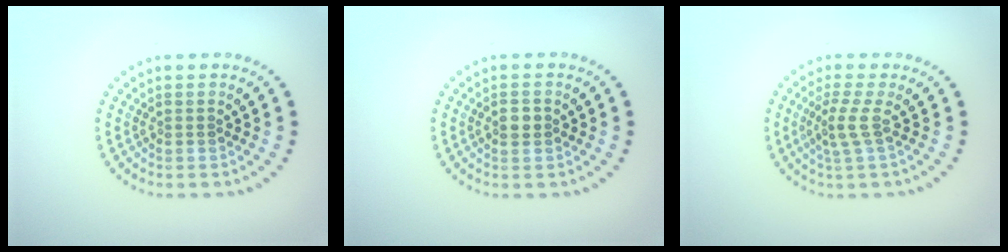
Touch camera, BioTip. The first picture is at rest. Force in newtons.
{"total": 1.5, "press": 1.5, "slide": 0.3}
{"total": 2.1, "press": 1.5, "slide": 1.5}